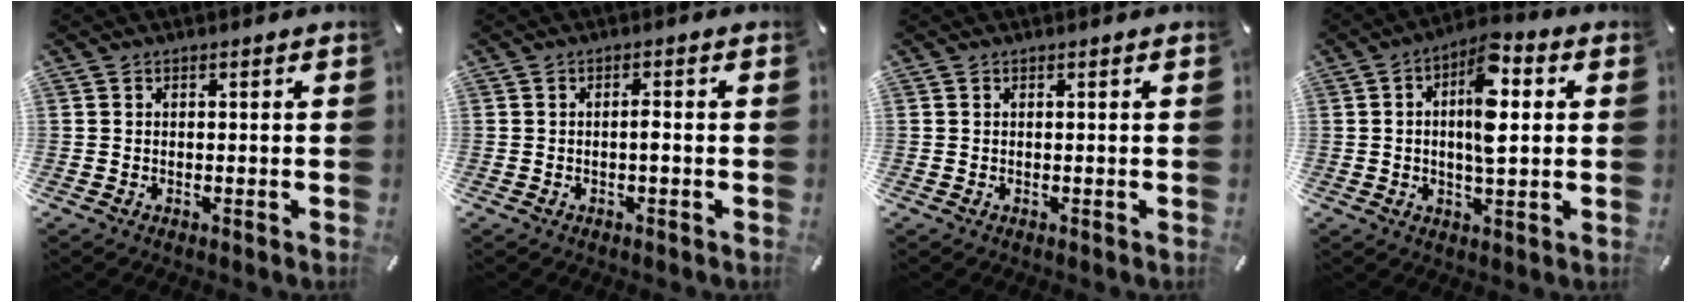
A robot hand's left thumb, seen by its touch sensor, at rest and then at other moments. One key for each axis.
{"total": 1.9, "fx": -0.4, "fy": 0.5, "fz": 1.8, "tx": -0.034, "ty": 0.003, "tz": -0.008}
{"total": 0.0}
{"total": 10.9, "fx": 2.4, "fy": 4.7, "fz": 9.6, "tx": -0.161, "ty": -0.011, "tz": 0.035}